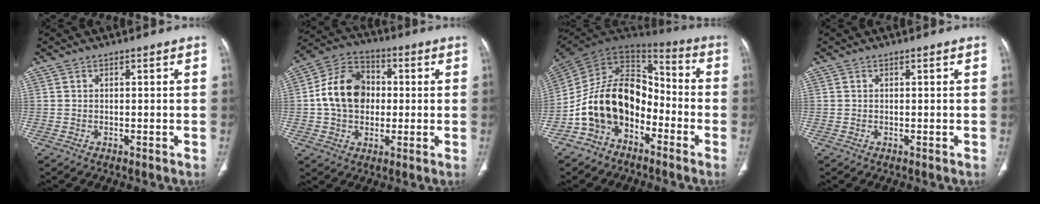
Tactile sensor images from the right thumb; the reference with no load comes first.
{"total": 13.6, "force": [0.4, 10.4, 8.7], "torque": [-0.130, 0.025, 0.001]}
{"total": 18.0, "force": [-6.6, 12.3, 11.3], "torque": [-0.177, 0.085, -0.128]}
{"total": 0.0}